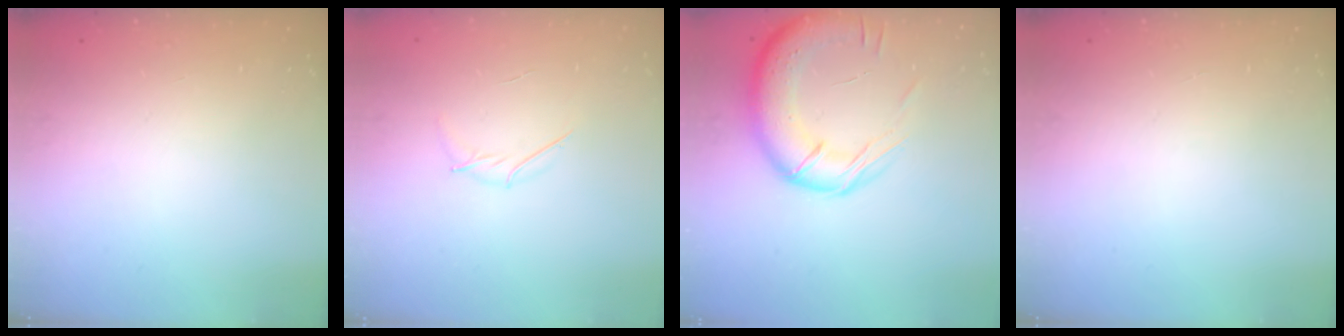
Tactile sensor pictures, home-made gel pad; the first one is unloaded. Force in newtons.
{"total": 4.1, "press": 4.0, "slide": 1.0}
{"total": 18.4, "press": 18.0, "slide": 3.7}
{"total": 0.0}